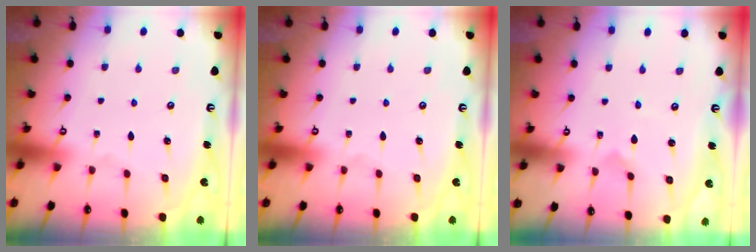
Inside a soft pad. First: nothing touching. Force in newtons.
{"total": 0.0}
{"total": 0.0}